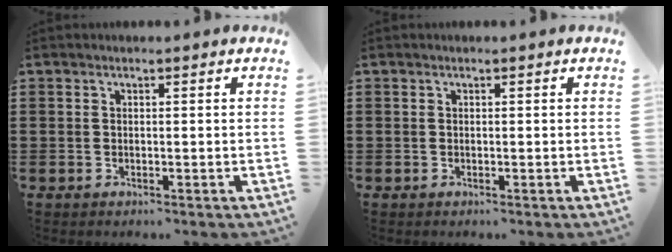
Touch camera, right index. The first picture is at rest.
{"total": 0.0}